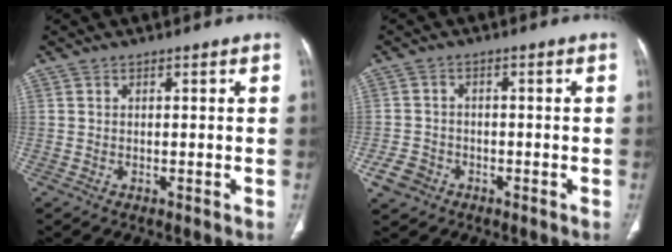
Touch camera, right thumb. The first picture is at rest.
{"total": 4.1, "force": [-2.2, 3.2, 1.2], "torque": [-0.018, 0.014, -0.035]}